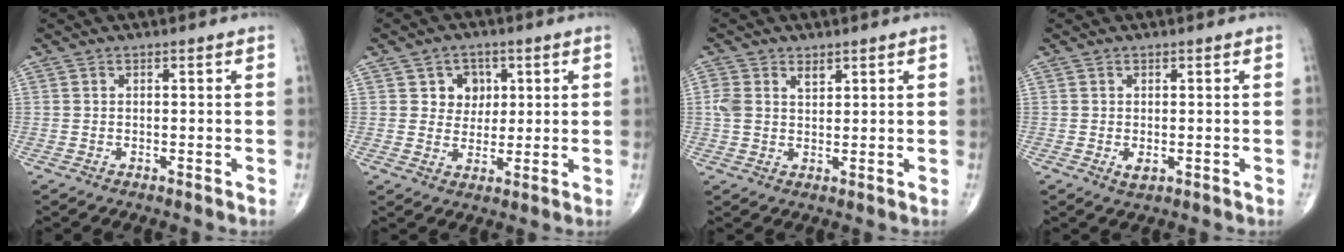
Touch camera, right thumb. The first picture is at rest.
{"total": 5.5, "force": [1.8, 4.7, 2.0], "torque": [0.003, -0.003, 0.026]}
{"total": 4.1, "force": [1.7, 2.7, 2.7], "torque": [-0.048, 0.000, 0.035]}
{"total": 1.4, "force": [-0.2, 0.7, 1.2], "torque": [-0.019, -0.004, 0.000]}